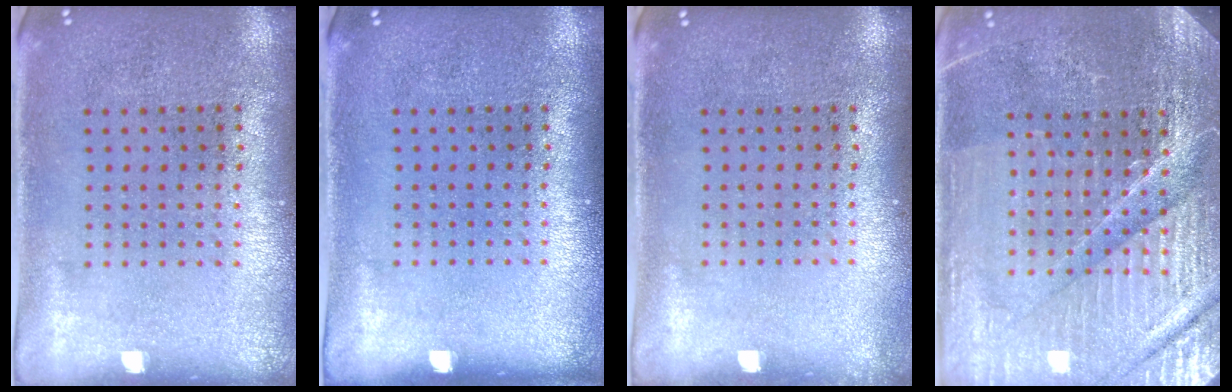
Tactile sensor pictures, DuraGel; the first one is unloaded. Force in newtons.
{"total": 0.0}
{"total": 0.5, "press": 0.5, "slide": 0.2}
{"total": 4.9, "press": 4.6, "slide": 1.5}